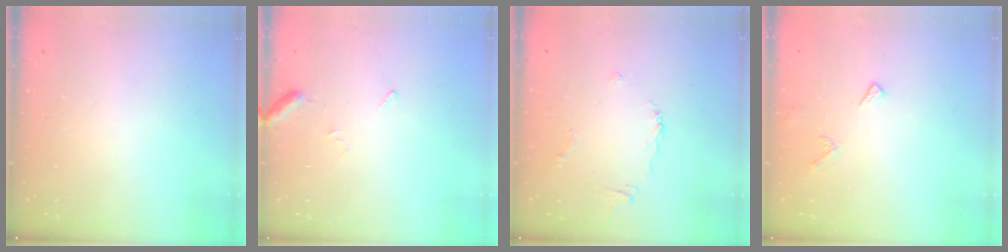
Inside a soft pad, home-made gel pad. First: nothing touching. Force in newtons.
{"total": 5.1, "press": 5.1, "slide": 0.5}
{"total": 4.0, "press": 4.0, "slide": 0.8}
{"total": 6.9, "press": 6.9, "slide": 0.5}